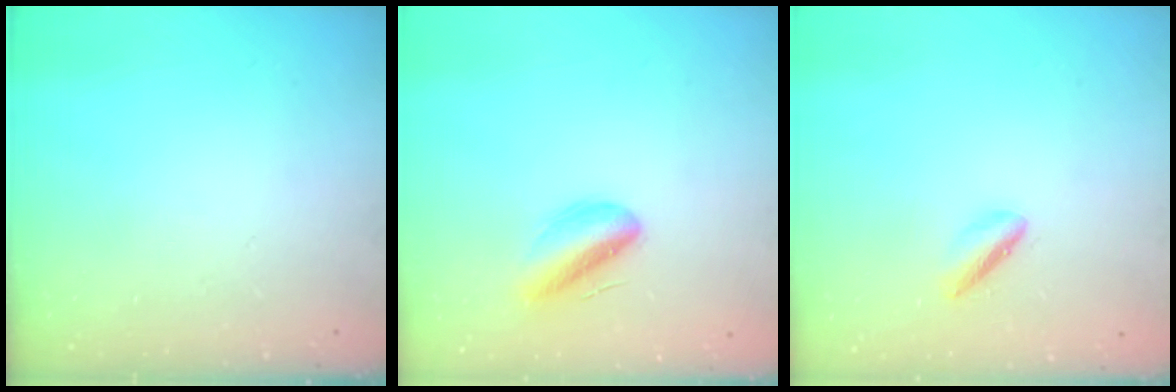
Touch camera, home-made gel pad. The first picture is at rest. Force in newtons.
{"total": 9.1, "press": 8.7, "slide": 2.6}
{"total": 2.3, "press": 2.2, "slide": 0.4}